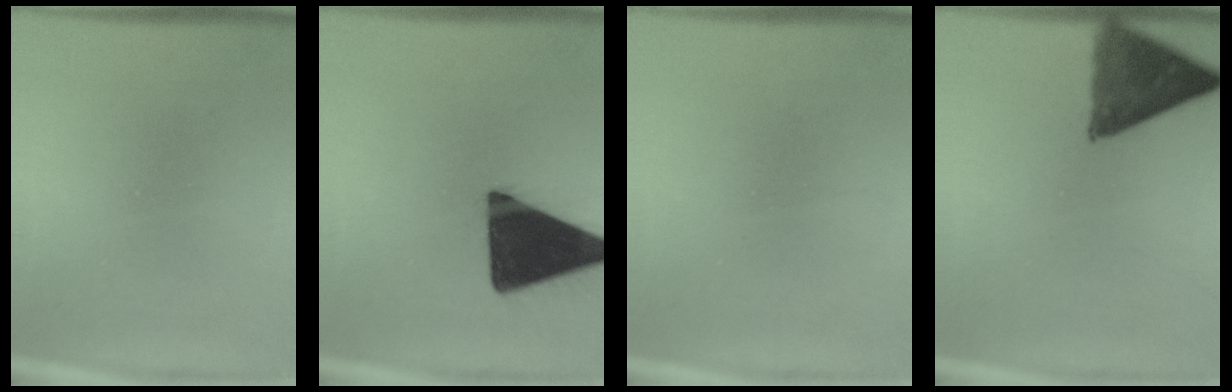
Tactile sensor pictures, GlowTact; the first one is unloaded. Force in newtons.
{"total": 19.5}
{"total": 1.4}
{"total": 10.5}